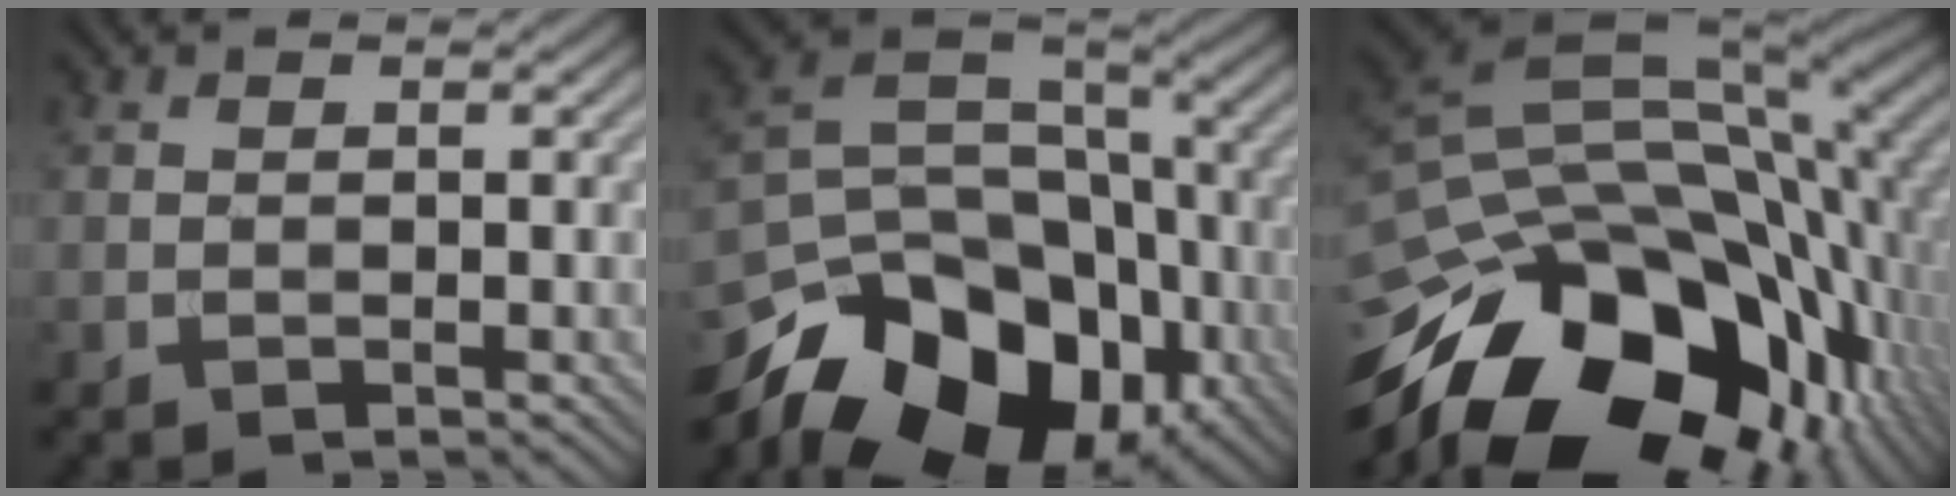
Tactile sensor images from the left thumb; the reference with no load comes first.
{"total": 18.1, "force": [-10.5, 11.5, 9.3], "torque": [-0.181, -0.031, -0.173]}
{"total": 20.6, "force": [-9.9, 12.3, 13.2], "torque": [-0.268, -0.025, -0.151]}